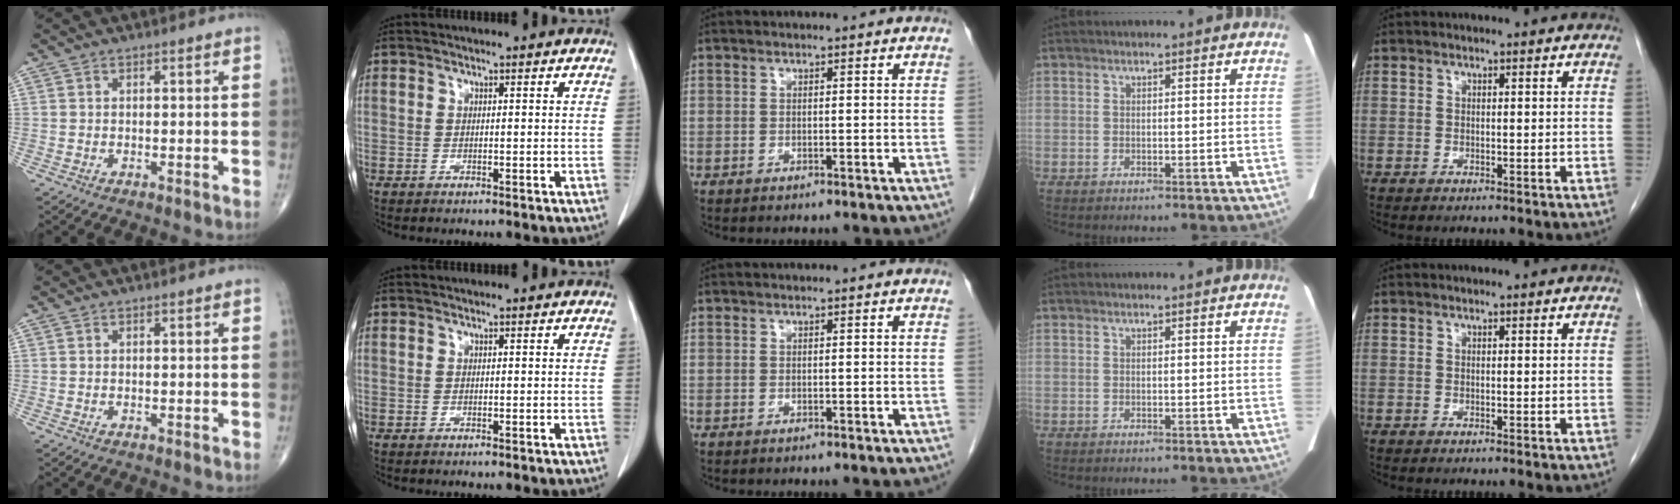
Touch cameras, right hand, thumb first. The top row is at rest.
{}